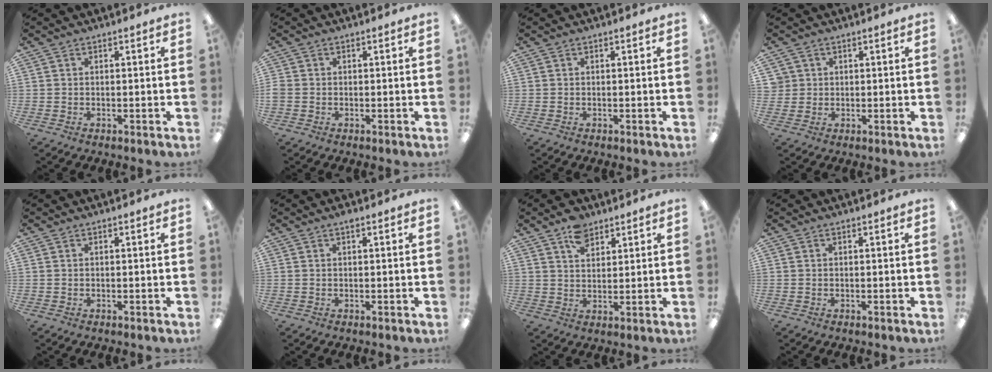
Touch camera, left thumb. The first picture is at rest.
{"total": 1.3, "force": [-0.3, 1.2, 0.5], "torque": [-0.007, 0.004, -0.006]}
{"total": 0.0}
{"total": 2.7, "force": [0.8, 2.5, 0.0], "torque": [-0.008, 0.005, 0.015]}
{"total": 0.0}
{"total": 0.9, "force": [0.6, 0.2, 0.6], "torque": [-0.015, 0.003, 0.010]}
{"total": 6.3, "force": [4.4, 3.7, 2.7], "torque": [-0.044, -0.014, 0.079]}
{"total": 0.0}